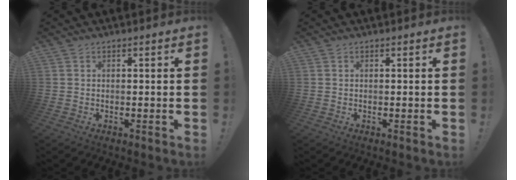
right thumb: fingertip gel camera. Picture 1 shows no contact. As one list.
[{"total": 0.0}]